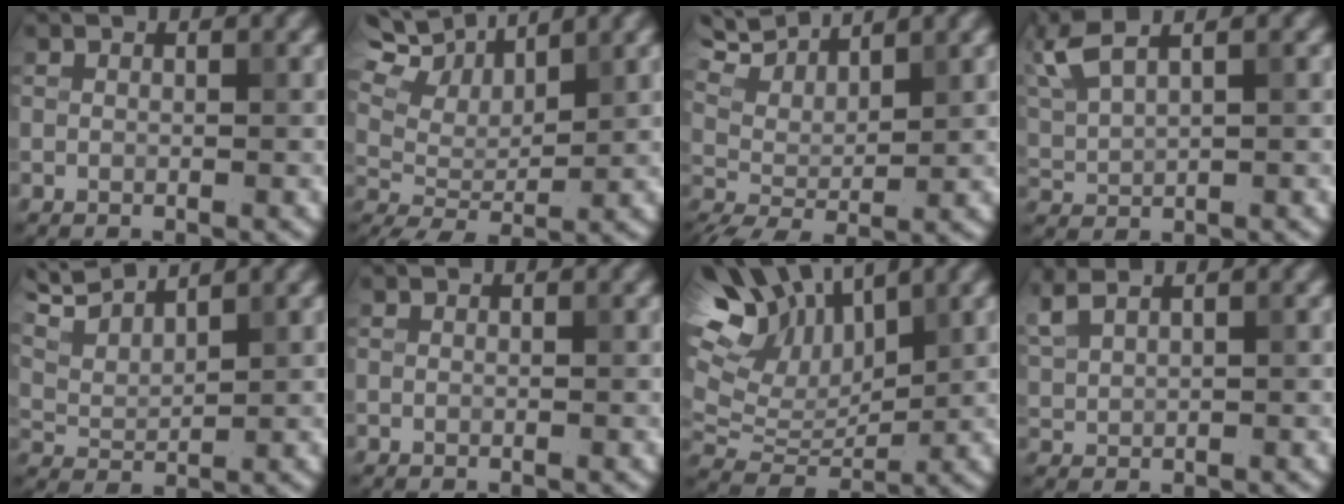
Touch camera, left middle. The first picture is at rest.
{"total": 9.3, "force": [6.7, 3.0, 5.7], "torque": [-0.137, 0.023, 0.108]}
{"total": 6.5, "force": [5.3, 1.5, 3.3], "torque": [-0.078, 0.016, 0.089]}
{"total": 4.3, "force": [3.1, 1.1, 2.7], "torque": [-0.076, 0.017, 0.065]}
{"total": 4.8, "force": [4.3, 1.0, 2.0], "torque": [-0.055, 0.013, 0.081]}
{"total": 0.0}
{"total": 11.1, "force": [6.2, 5.5, 7.3], "torque": [-0.160, 0.037, 0.110]}
{"total": 2.9, "force": [2.3, 0.9, 1.7], "torque": [-0.051, 0.016, 0.050]}